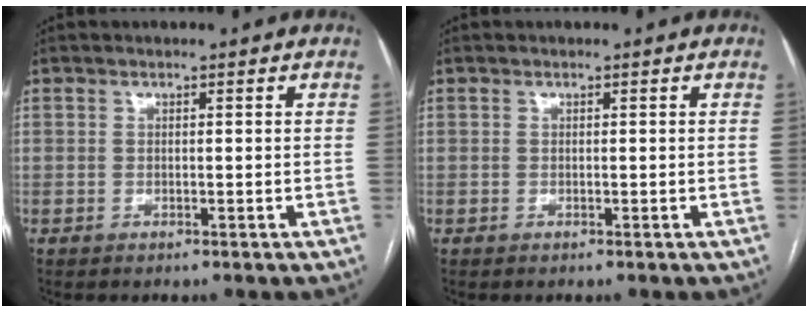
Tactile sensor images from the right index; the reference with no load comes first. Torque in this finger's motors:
{"motor_torque": [0.00, 0.00, 0.00, 0.00]}